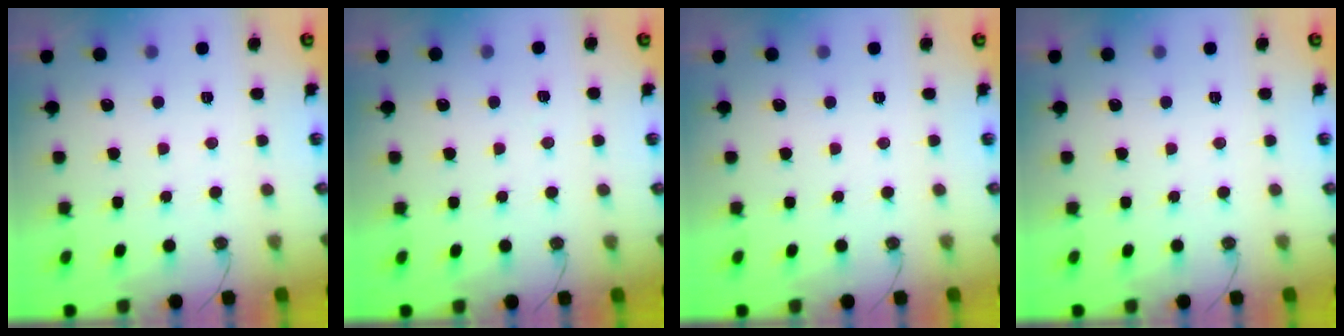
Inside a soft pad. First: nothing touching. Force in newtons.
{"total": 4.3, "press": 4.2, "slide": 0.5}
{"total": 0.0}
{"total": 0.0}